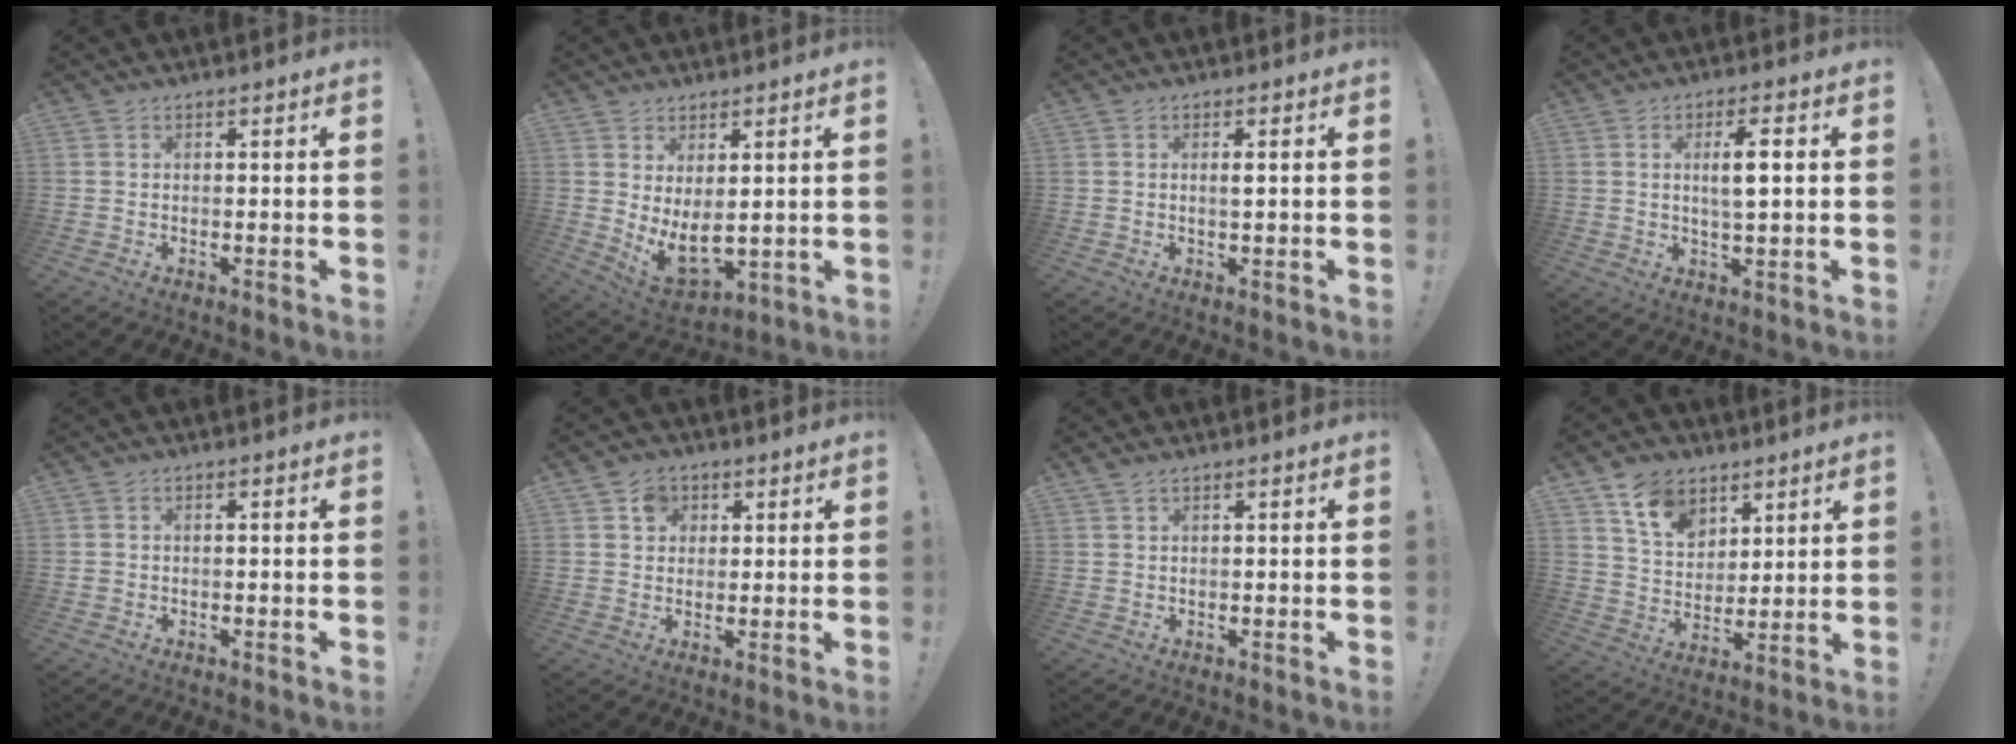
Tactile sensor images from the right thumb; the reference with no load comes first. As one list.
[{"total": 7.6, "force": [2.1, 4.2, 5.9], "torque": [-0.080, -0.040, 0.051]}, {"total": 1.4, "force": [0.5, 0.0, 1.3], "torque": [-0.010, -0.006, 0.003]}, {"total": 6.2, "force": [1.4, 1.6, 5.9], "torque": [-0.096, -0.002, 0.019]}, {"total": 0.8, "force": [-0.3, 0.8, 0.0], "torque": [0.001, 0.005, -0.005]}, {"total": 4.6, "force": [2.0, 3.9, 1.2], "torque": [-0.012, -0.002, 0.034]}, {"total": 1.0, "force": [0.8, 0.2, 0.5], "torque": [-0.019, 0.003, 0.018]}, {"total": 11.5, "force": [7.5, 7.7, 4.2], "torque": [-0.075, -0.039, 0.146]}]